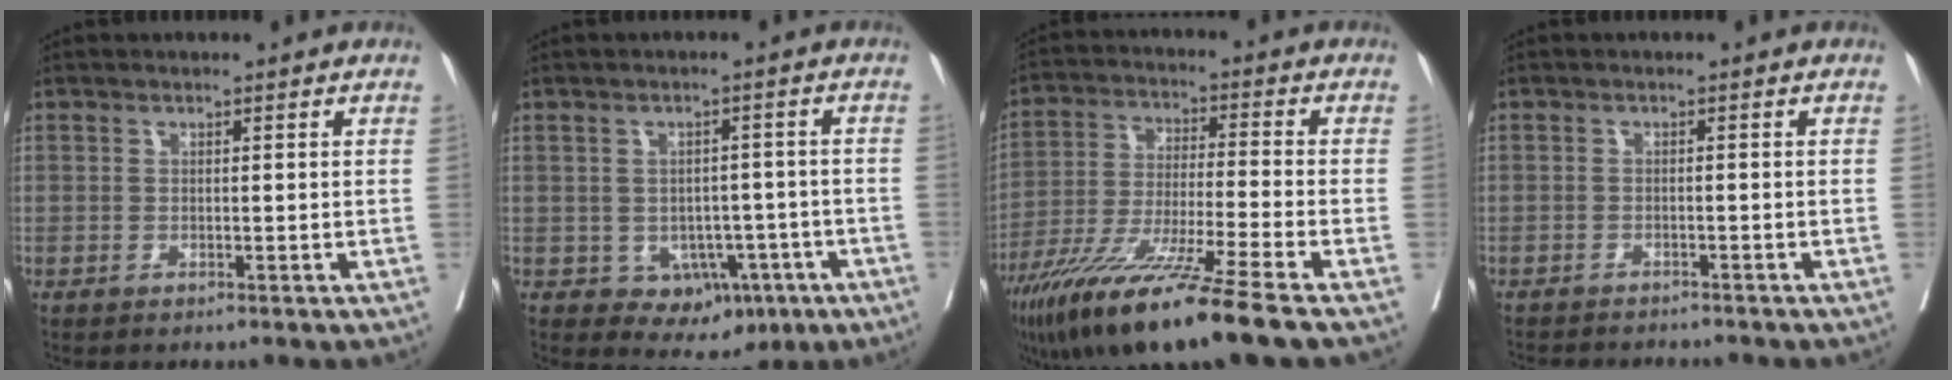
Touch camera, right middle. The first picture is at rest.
{"total": 7.3, "force": [-2.8, 5.4, 4.0], "torque": [-0.037, 0.012, -0.023]}
{"total": 16.3, "force": [-11.4, -1.1, 11.6], "torque": [-0.222, -0.055, -0.203]}
{"total": 7.1, "force": [-6.7, 1.1, 1.9], "torque": [-0.020, -0.008, -0.092]}